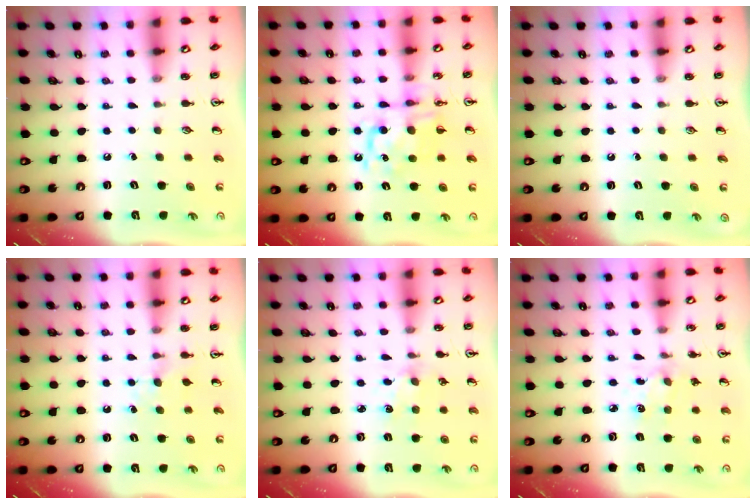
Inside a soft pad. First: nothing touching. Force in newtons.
{"total": 10.7, "press": 10.7, "slide": 0.4}
{"total": 0.0}
{"total": 4.5, "press": 4.5, "slide": 0.5}
{"total": 1.9, "press": 1.9, "slide": 0.3}
{"total": 2.6, "press": 2.5, "slide": 0.8}